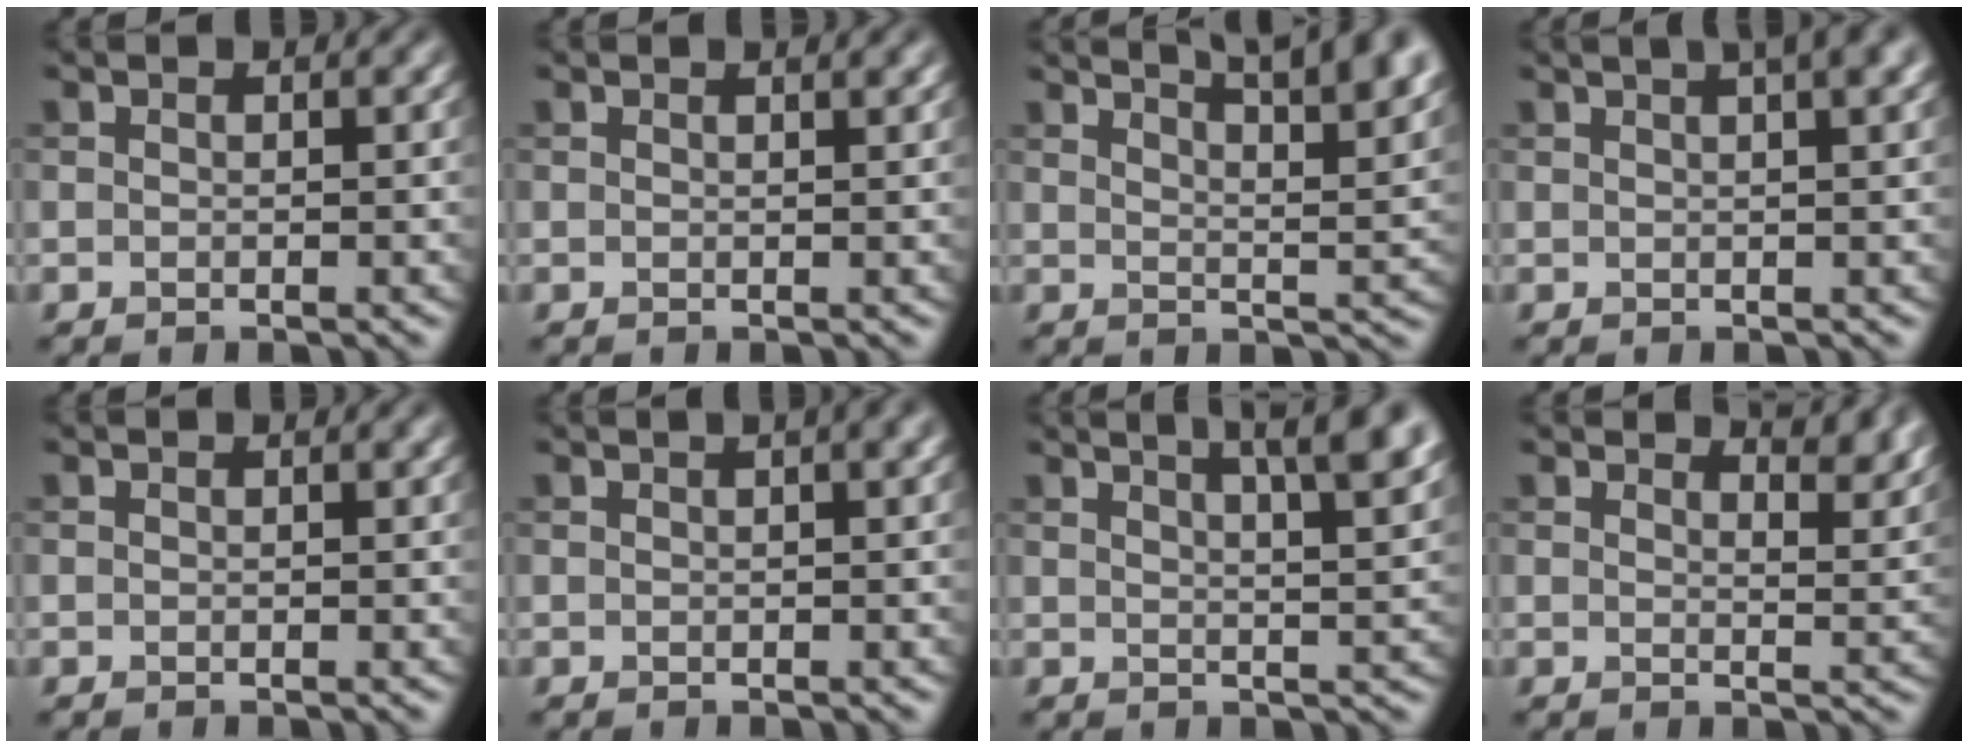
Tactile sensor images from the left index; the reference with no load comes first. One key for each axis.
{"total": 1.0, "fx": 0.8, "fy": 0.2, "fz": 0.6, "tx": -0.003, "ty": 0.002, "tz": 0.010}
{"total": 11.7, "fx": 8.2, "fy": 3.5, "fz": 7.5, "tx": -0.061, "ty": 0.036, "tz": 0.073}
{"total": 5.2, "fx": 3.0, "fy": 1.6, "fz": 3.9, "tx": -0.031, "ty": 0.019, "tz": 0.018}
{"total": 0.0}
{"total": 3.0, "fx": 1.4, "fy": 1.1, "fz": 2.5, "tx": -0.018, "ty": 0.012, "tz": 0.009}
{"total": 8.8, "fx": 5.2, "fy": 2.8, "fz": 6.5, "tx": -0.047, "ty": 0.039, "tz": 0.044}
{"total": 4.4, "fx": 3.7, "fy": 1.1, "fz": 2.0, "tx": -0.024, "ty": -0.002, "tz": 0.044}